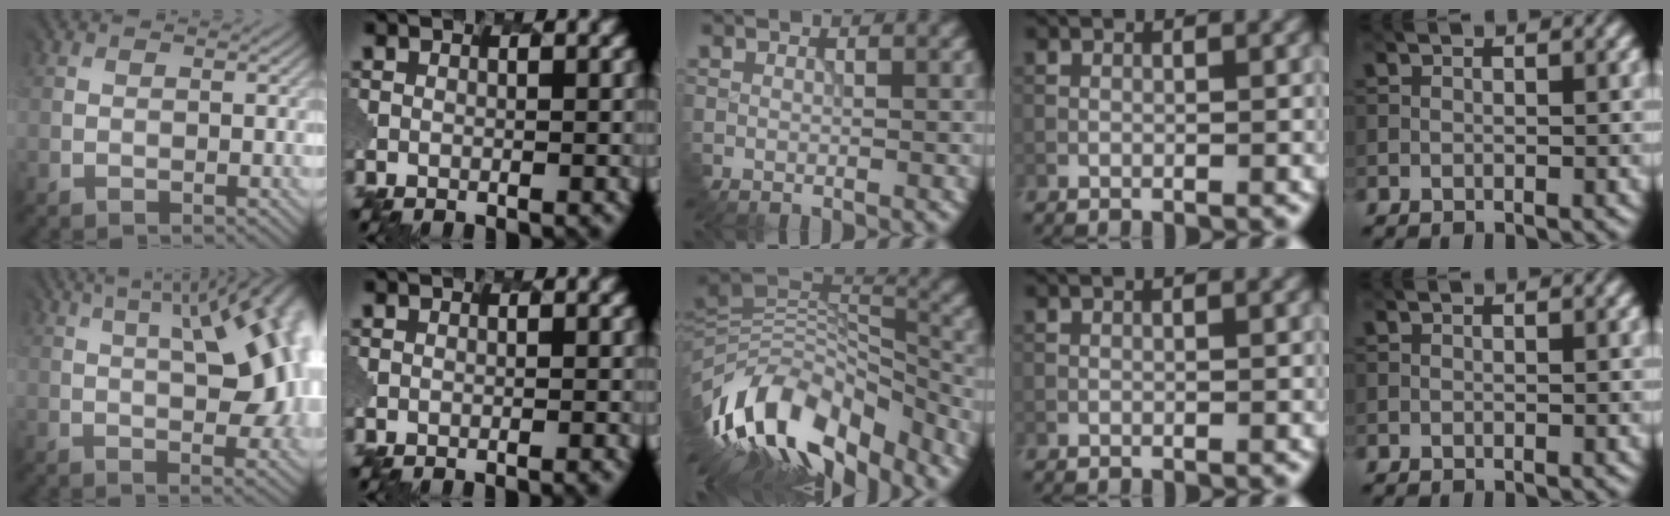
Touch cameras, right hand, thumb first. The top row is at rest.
{"thumb": {"total": 13.8, "force": [2.7, 5.1, 12.5], "torque": [-0.167, 0.034, 0.041]}, "index": {"total": 0.8, "force": [-0.4, 0.2, 0.6], "torque": [-0.003, 0.004, -0.010]}, "middle": {"total": 13.7, "force": [-7.9, 6.5, 9.1], "torque": [-0.177, 0.024, -0.143]}}